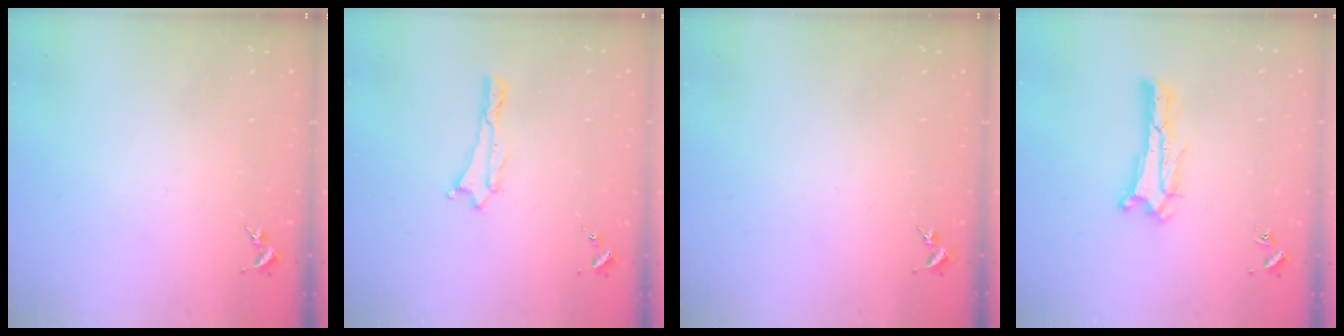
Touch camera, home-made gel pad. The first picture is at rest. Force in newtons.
{"total": 0.0}
{"total": 0.0}
{"total": 0.9, "press": 0.9, "slide": 0.2}